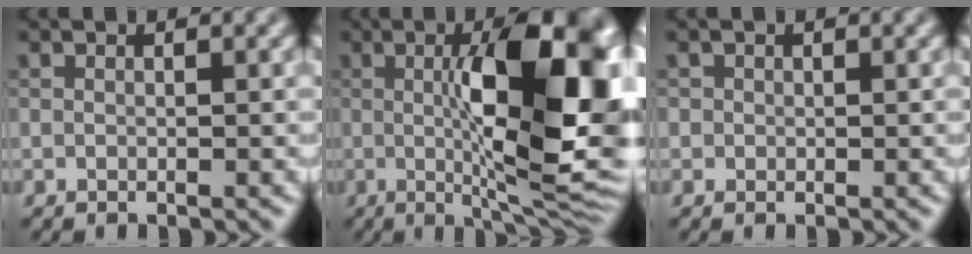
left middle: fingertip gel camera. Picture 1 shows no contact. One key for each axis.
{"total": 14.0, "fx": 1.0, "fy": 3.9, "fz": 13.4, "tx": -0.173, "ty": 0.005, "tz": 0.014}
{"total": 0.7, "fx": 0.0, "fy": 0.7, "fz": 0.0, "tx": 0.005, "ty": -0.001, "tz": -0.002}